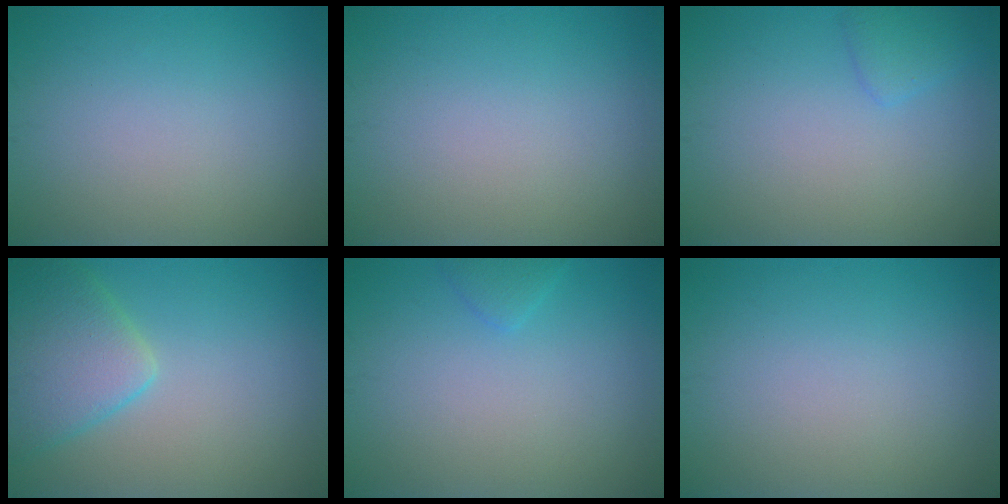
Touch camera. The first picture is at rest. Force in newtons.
{"total": 0.0}
{"total": 1.4, "press": 1.4, "slide": 0.1}
{"total": 5.3, "press": 5.3, "slide": 0.2}
{"total": 1.0, "press": 1.0, "slide": 0.1}
{"total": 0.0}